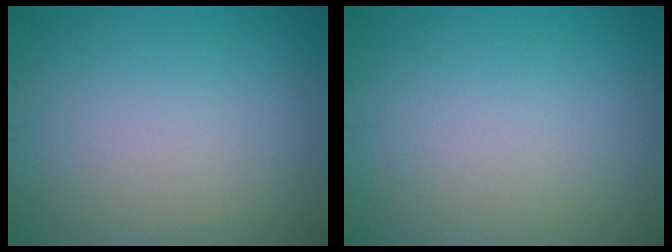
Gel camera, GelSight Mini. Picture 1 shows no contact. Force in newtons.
{"total": 0.0}